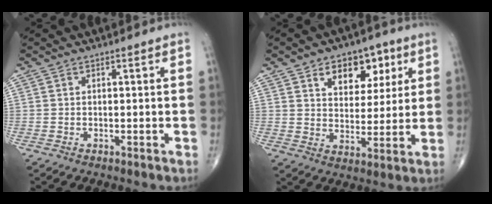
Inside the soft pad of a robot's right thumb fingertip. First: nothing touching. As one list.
[{"total": 11.1, "force": [5.3, 7.2, 6.6], "torque": [-0.056, -0.020, 0.080]}]